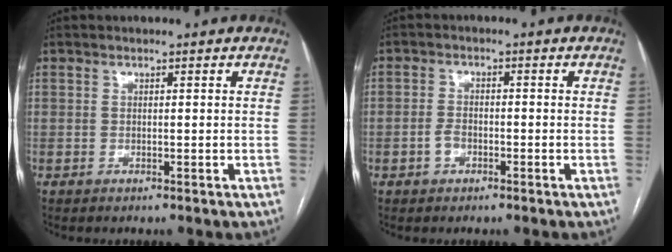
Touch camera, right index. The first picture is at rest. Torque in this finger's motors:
{"motor_torque": [-0.64, 0.27, -0.65, -0.21]}